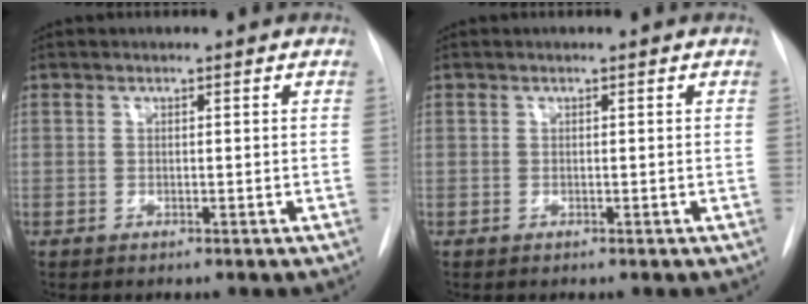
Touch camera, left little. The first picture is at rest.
{"total": 0.0}